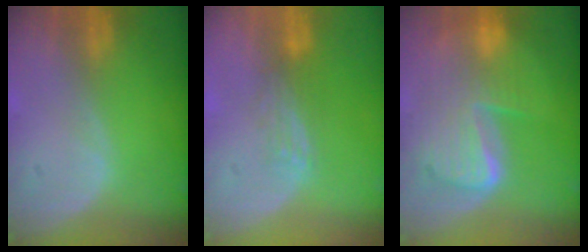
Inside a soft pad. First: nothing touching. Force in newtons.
{"total": 2.9, "press": 2.7, "slide": 1.1}
{"total": 10.0, "press": 8.7, "slide": 5.0}